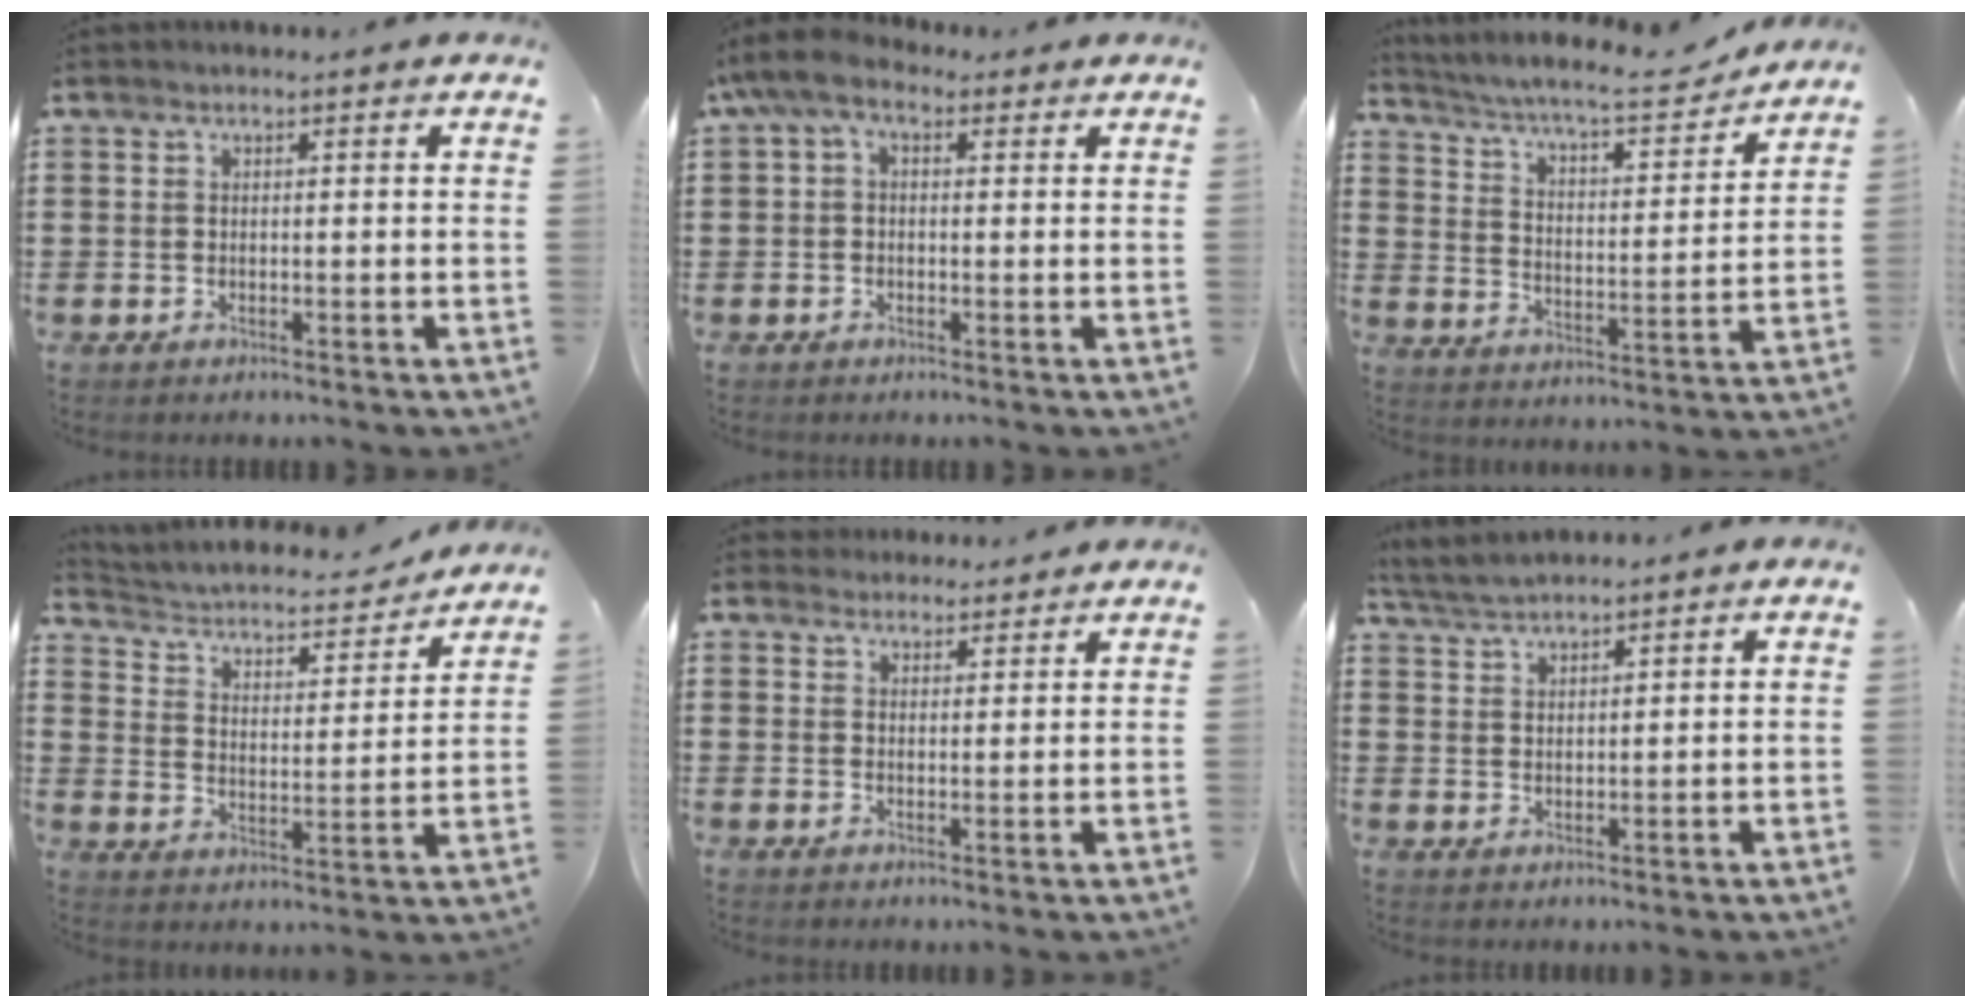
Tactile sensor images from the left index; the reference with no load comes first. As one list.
[{"total": 4.9, "force": [1.7, 2.2, 4.0], "torque": [-0.095, -0.003, 0.025]}, {"total": 7.1, "force": [6.3, 0.2, 3.2], "torque": [-0.089, -0.039, 0.103]}, {"total": 3.3, "force": [3.0, 0.8, 1.3], "torque": [-0.045, -0.027, 0.040]}, {"total": 2.9, "force": [2.8, 0.9, -0.1], "torque": [-0.007, -0.002, 0.055]}, {"total": 3.2, "force": [3.0, 0.4, 0.9], "torque": [-0.028, -0.004, 0.057]}]